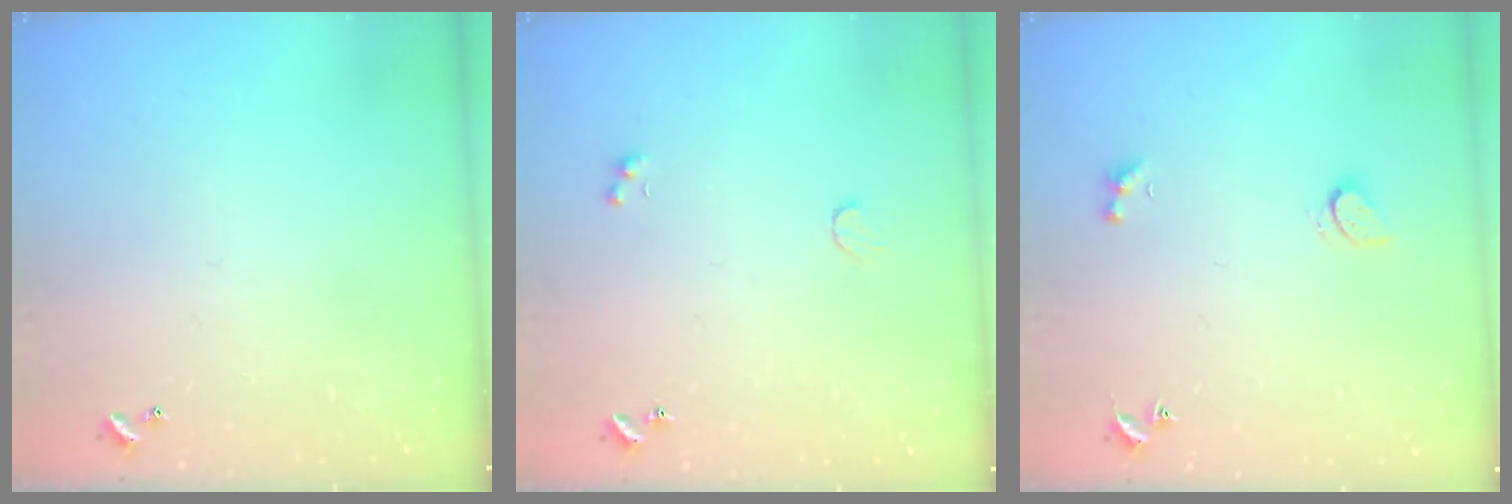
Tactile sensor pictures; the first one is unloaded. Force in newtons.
{"total": 1.1, "press": 1.0, "slide": 0.6}
{"total": 1.8, "press": 1.7, "slide": 0.6}